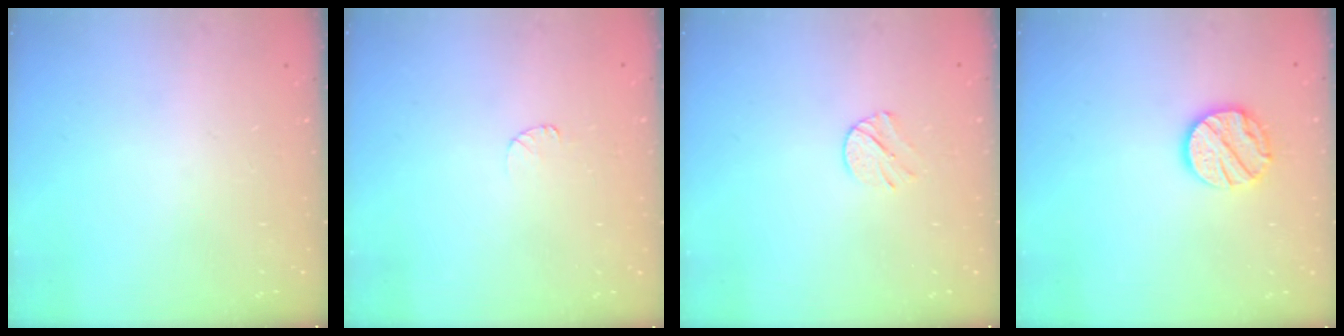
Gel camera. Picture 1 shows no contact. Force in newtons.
{"total": 3.3, "press": 3.2, "slide": 0.4}
{"total": 5.8, "press": 5.7, "slide": 1.0}
{"total": 10.9, "press": 10.9, "slide": 0.4}